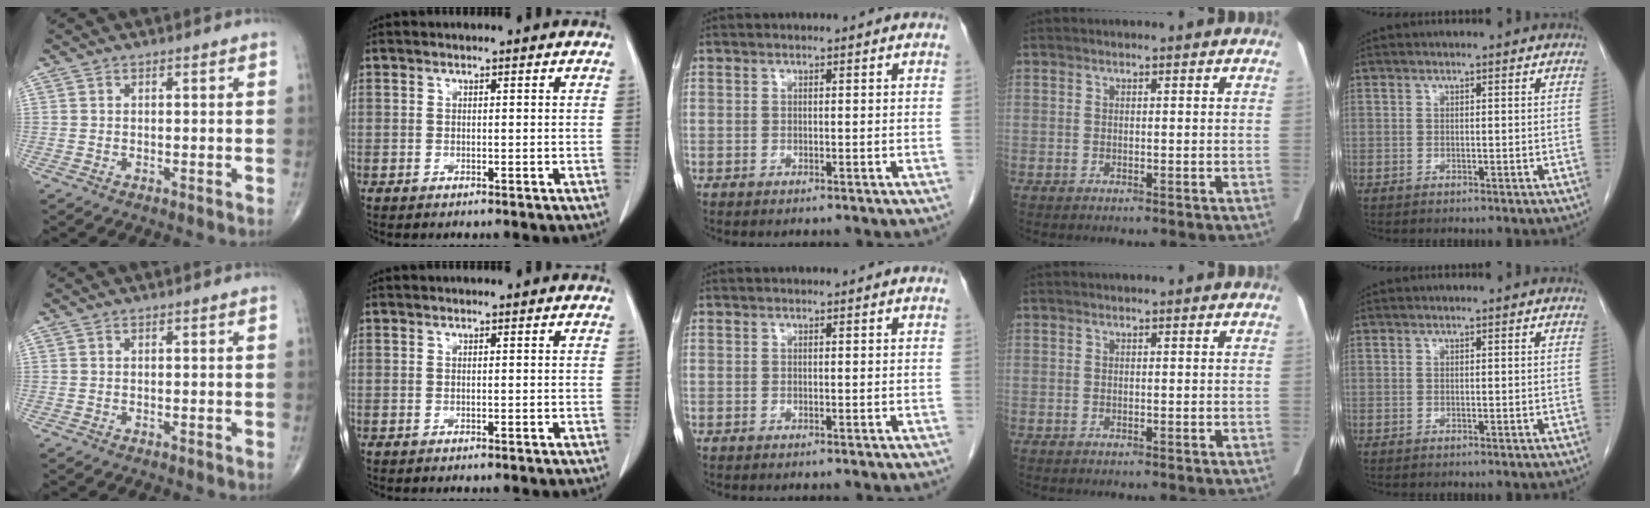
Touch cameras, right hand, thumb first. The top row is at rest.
{}